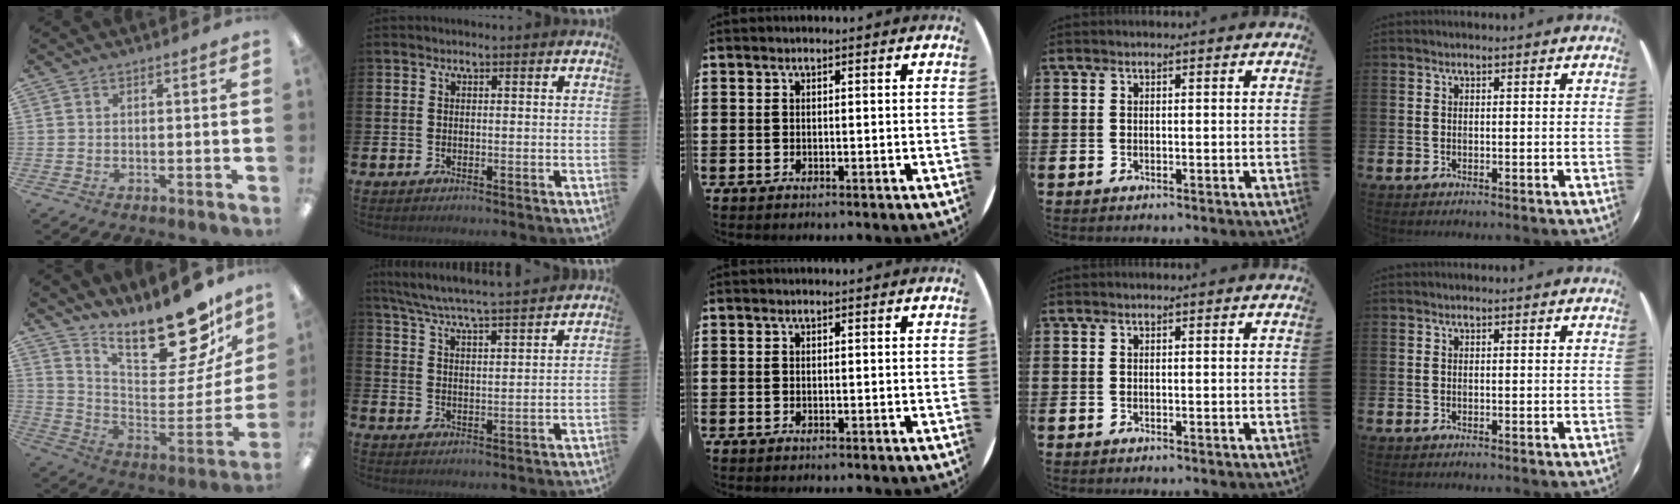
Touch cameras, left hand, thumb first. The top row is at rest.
{"thumb": {"total": 22.4, "force": [18.2, 7.3, 10.9], "torque": [-0.131, -0.146, 0.302]}, "index": {"total": 6.7, "force": [6.4, -0.1, 1.9], "torque": [-0.063, -0.042, 0.113]}}